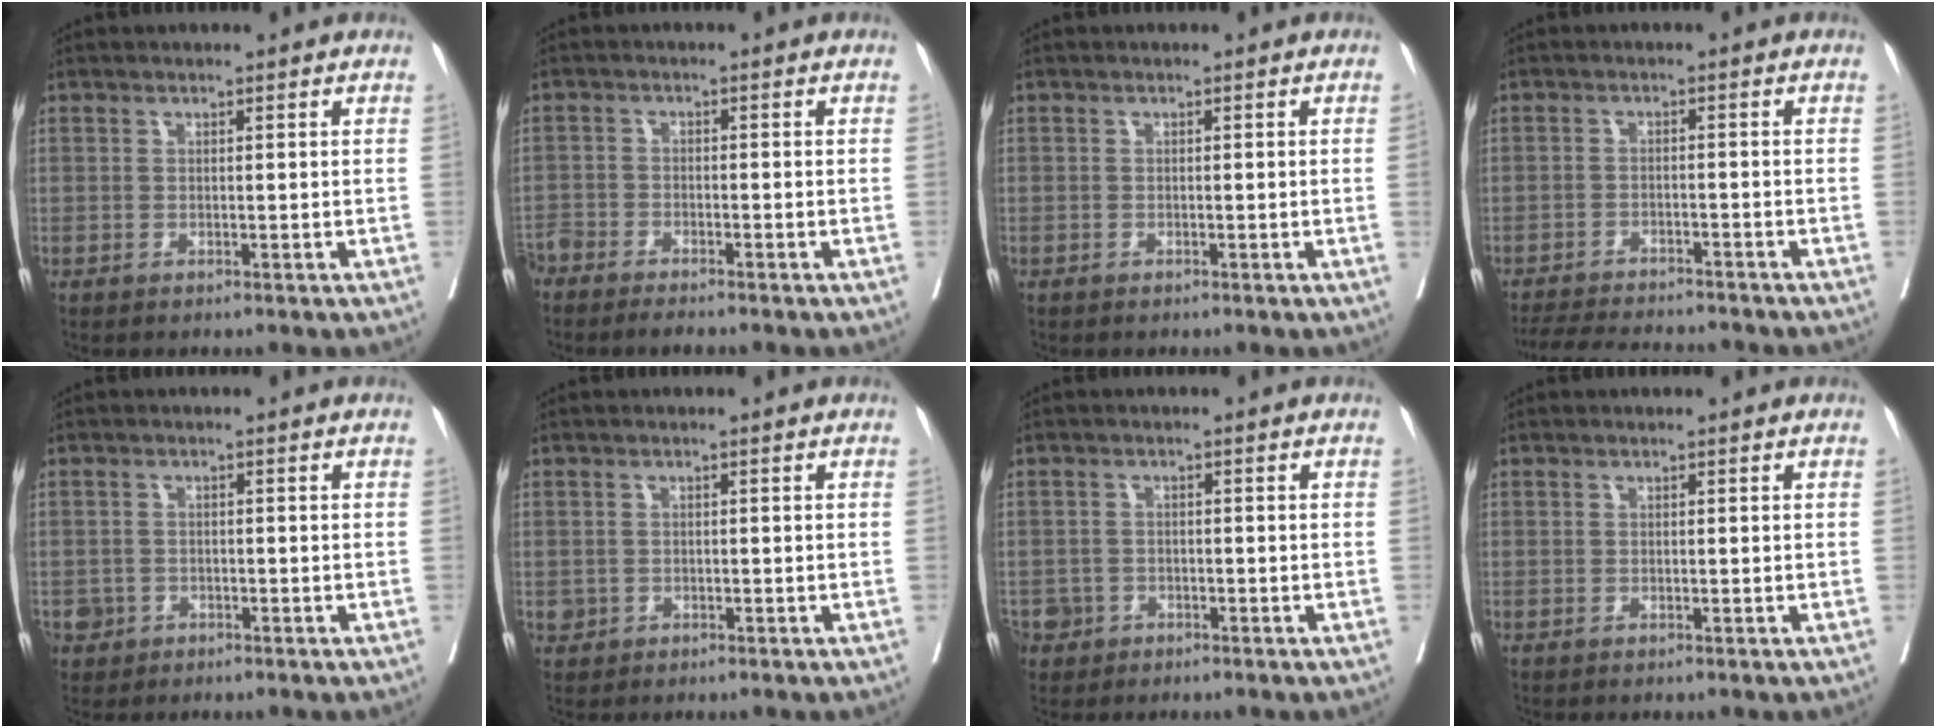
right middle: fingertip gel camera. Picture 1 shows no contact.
{"total": 5.8, "force": [-5.3, 1.2, 2.1], "torque": [-0.032, -0.008, -0.093]}
{"total": 0.0}
{"total": 11.3, "force": [-10.6, 1.4, 3.7], "torque": [-0.059, -0.007, -0.152]}
{"total": 2.4, "force": [-1.1, 2.1, 0.1], "torque": [0.001, 0.009, -0.019]}
{"total": 1.2, "force": [-0.3, 1.2, 0.1], "torque": [0.002, 0.005, -0.003]}
{"total": 3.2, "force": [-1.7, 2.6, 0.0], "torque": [0.002, 0.009, -0.032]}
{"total": 0.0}